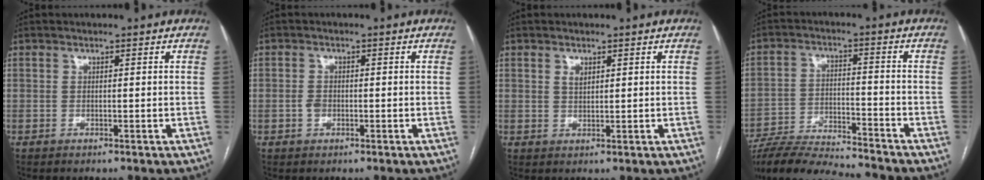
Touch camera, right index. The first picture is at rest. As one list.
[{"total": 1.6, "force": [-0.5, 1.1, 1.0], "torque": [-0.018, 0.003, -0.007]}, {"total": 1.5, "force": [0.8, 0.8, 1.0], "torque": [-0.018, 0.000, 0.018]}, {"total": 14.3, "force": [-13.6, 0.1, 4.3], "torque": [-0.073, -0.002, -0.226]}]